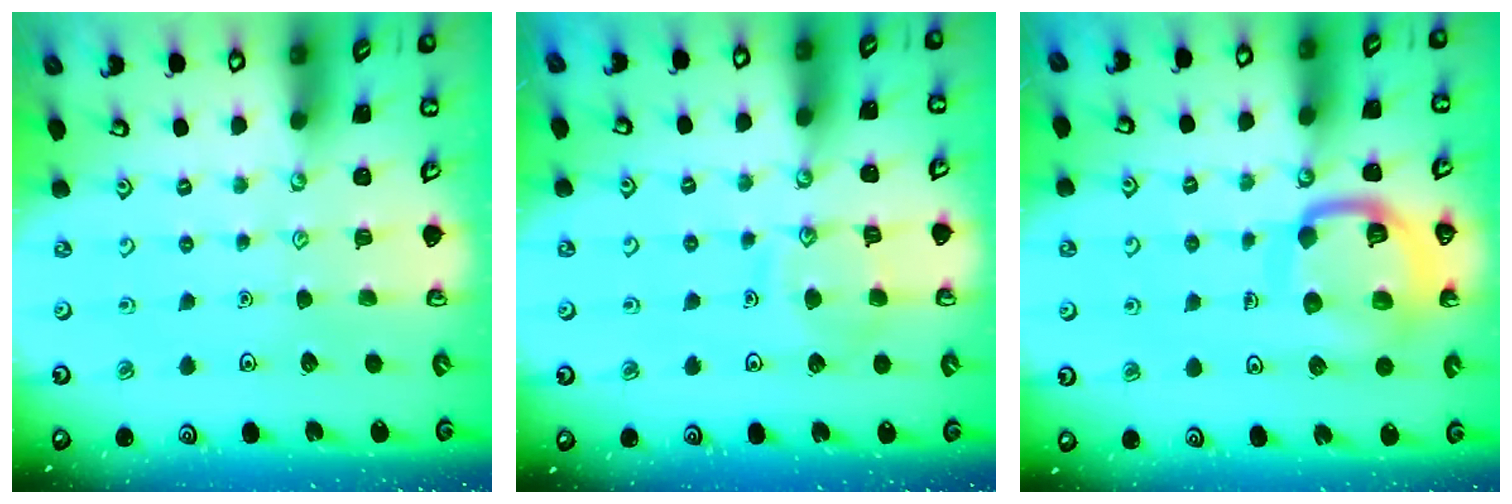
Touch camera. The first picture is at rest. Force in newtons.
{"total": 10.2, "press": 10.1, "slide": 0.9}
{"total": 14.6, "press": 14.5, "slide": 1.4}